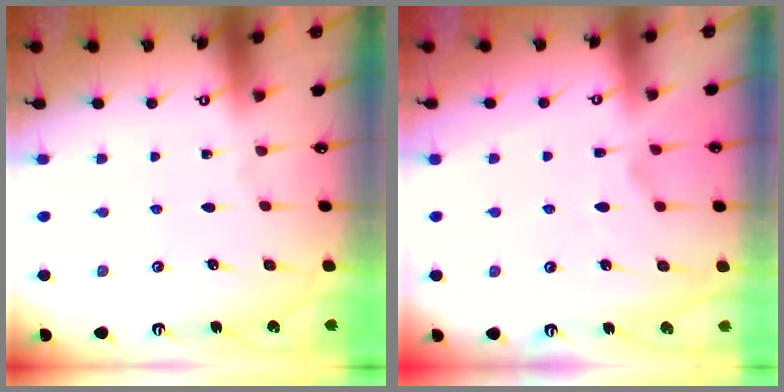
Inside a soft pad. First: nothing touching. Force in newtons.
{"total": 2.5, "press": 2.1, "slide": 1.3}